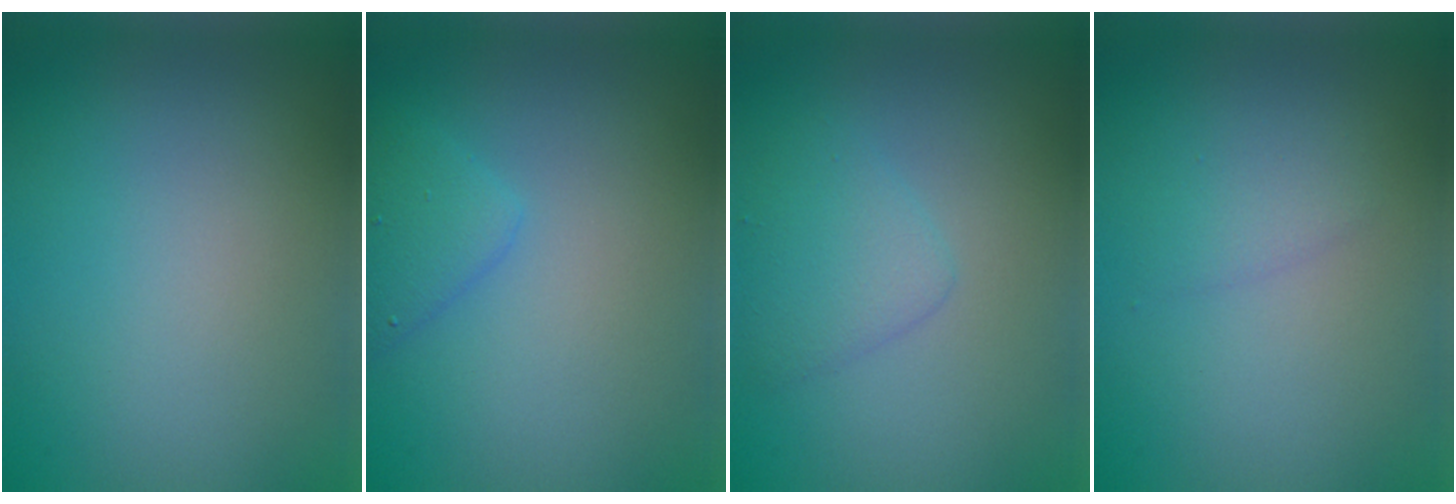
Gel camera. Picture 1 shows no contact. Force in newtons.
{"total": 2.1, "press": 2.1, "slide": 0.1}
{"total": 2.5, "press": 2.5, "slide": 0.1}
{"total": 1.2, "press": 1.2, "slide": 0.1}